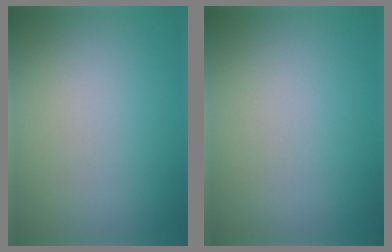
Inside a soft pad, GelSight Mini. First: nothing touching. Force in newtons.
{"total": 0.0}